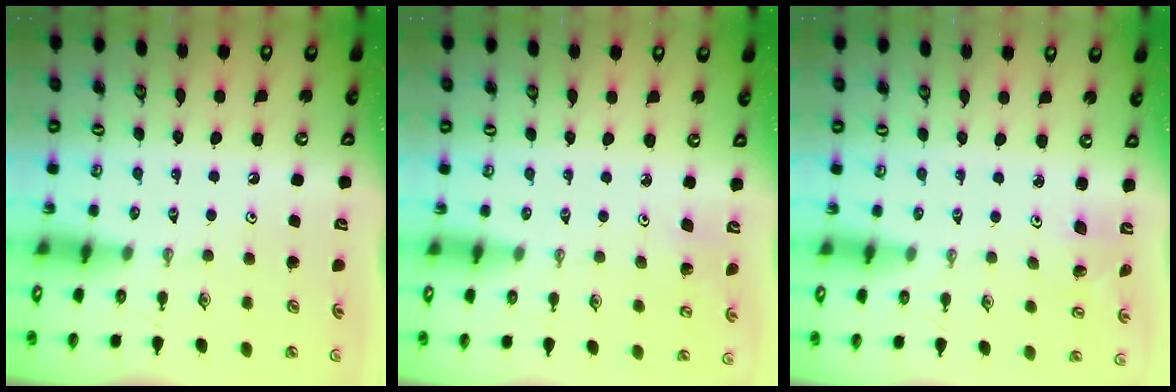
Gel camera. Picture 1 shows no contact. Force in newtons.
{"total": 2.3, "press": 2.3, "slide": 0.2}
{"total": 2.5, "press": 2.5, "slide": 0.1}